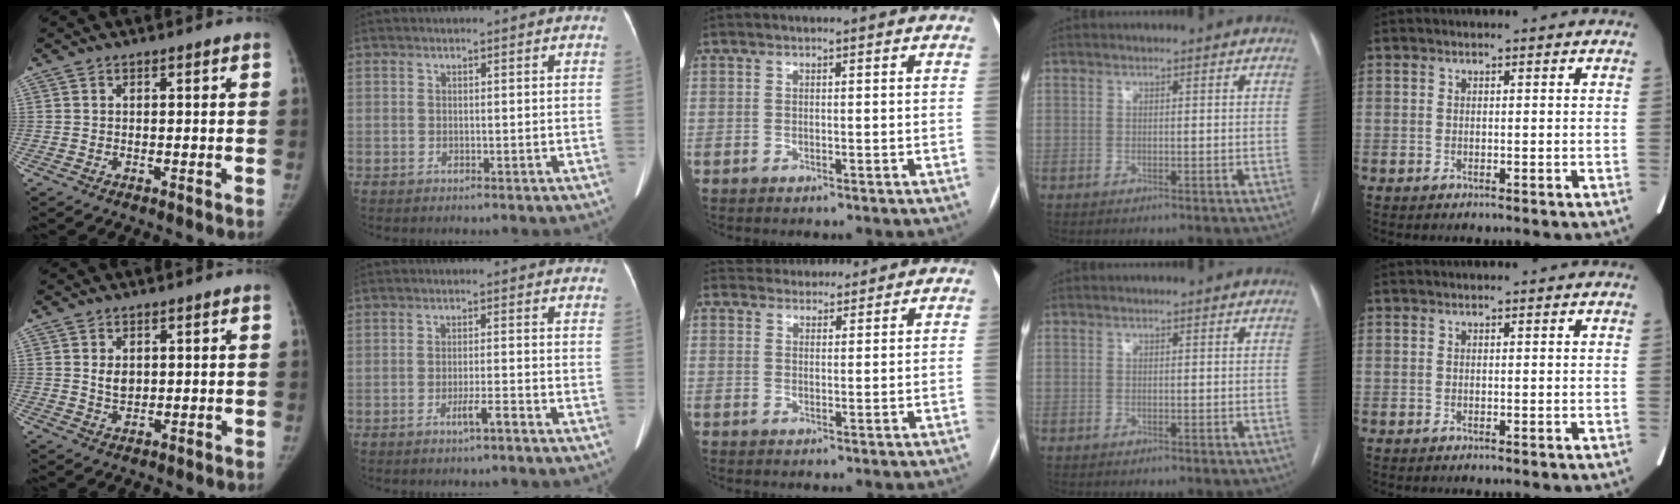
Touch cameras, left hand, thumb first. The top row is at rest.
{"thumb": {"total": 3.2, "force": [0.8, 2.2, 2.1], "torque": [-0.024, -0.008, 0.019]}, "index": {"total": 2.7, "force": [-1.8, -0.2, 2.0], "torque": [-0.038, -0.003, -0.031]}, "middle": {"total": 5.9, "force": [5.6, 1.9, 0.5], "torque": [-0.002, 0.022, 0.078]}}